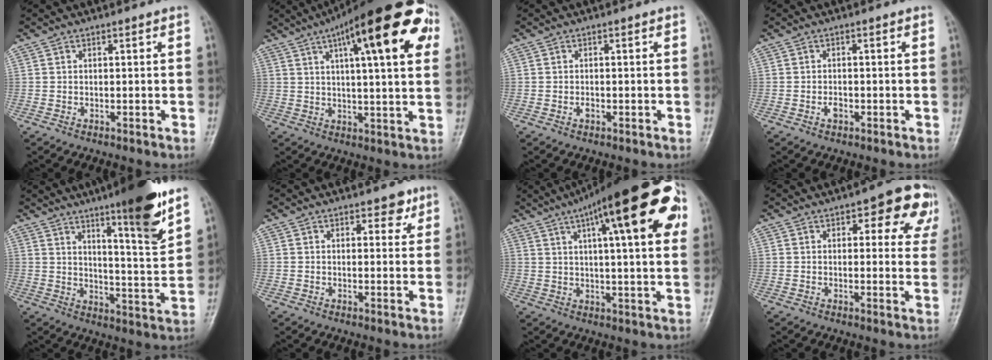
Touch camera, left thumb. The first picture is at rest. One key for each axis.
{"total": 23.3, "fx": 9.7, "fy": 6.4, "fz": 20.2, "tx": -0.279, "ty": 0.009, "tz": 0.134}
{"total": 0.9, "fx": -0.5, "fy": 0.6, "fz": 0.5, "tx": -0.005, "ty": 0.002, "tz": -0.008}
{"total": 1.6, "fx": -0.8, "fy": 1.0, "fz": 0.9, "tx": -0.013, "ty": 0.004, "tz": -0.015}
{"total": 14.6, "fx": 9.3, "fy": 1.7, "fz": 11.1, "tx": -0.148, "ty": -0.061, "tz": 0.142}
{"total": 3.3, "fx": 2.0, "fy": 1.9, "fz": 1.8, "tx": -0.002, "ty": -0.009, "tz": 0.024}
{"total": 24.5, "fx": 10.1, "fy": 6.5, "fz": 21.3, "tx": -0.296, "ty": 0.009, "tz": 0.140}
{"total": 11.3, "fx": 5.5, "fy": 5.2, "fz": 8.4, "tx": -0.044, "ty": -0.012, "tz": 0.057}